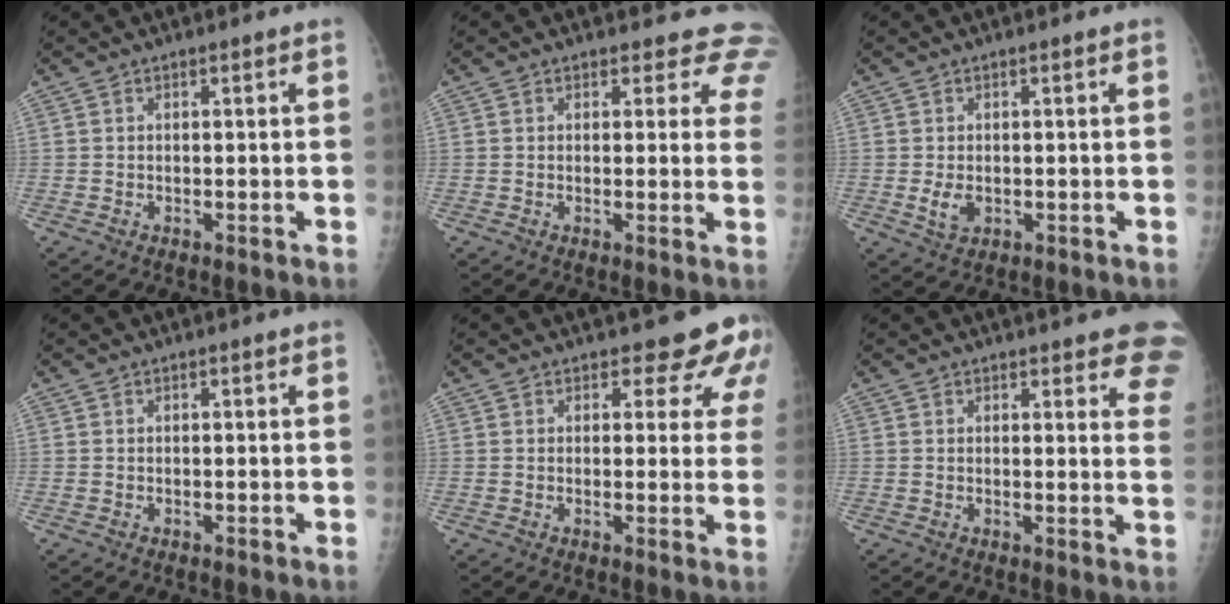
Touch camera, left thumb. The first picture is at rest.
{"total": 6.9, "force": [6.1, 3.1, 1.0], "torque": [0.039, -0.023, 0.041]}
{"total": 2.7, "force": [-0.4, 1.8, 1.9], "torque": [-0.025, -0.004, -0.003]}
{"total": 0.0}
{"total": 7.8, "force": [5.7, 3.5, 4.0], "torque": [-0.009, -0.029, 0.053]}
{"total": 11.3, "force": [8.4, 3.2, 6.8], "torque": [-0.047, -0.031, 0.077]}